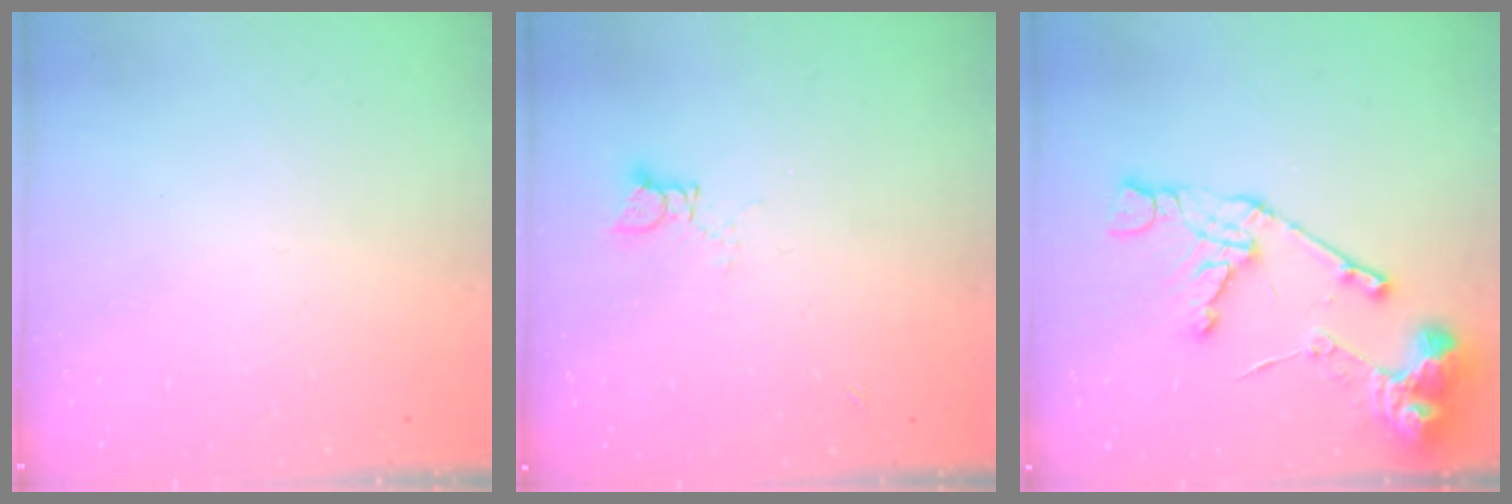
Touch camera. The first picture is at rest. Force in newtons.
{"total": 3.1, "press": 3.1, "slide": 0.2}
{"total": 16.2, "press": 16.1, "slide": 1.8}